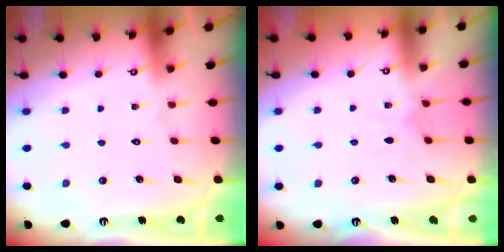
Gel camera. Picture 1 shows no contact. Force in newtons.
{"total": 2.9, "press": 2.9, "slide": 0.2}